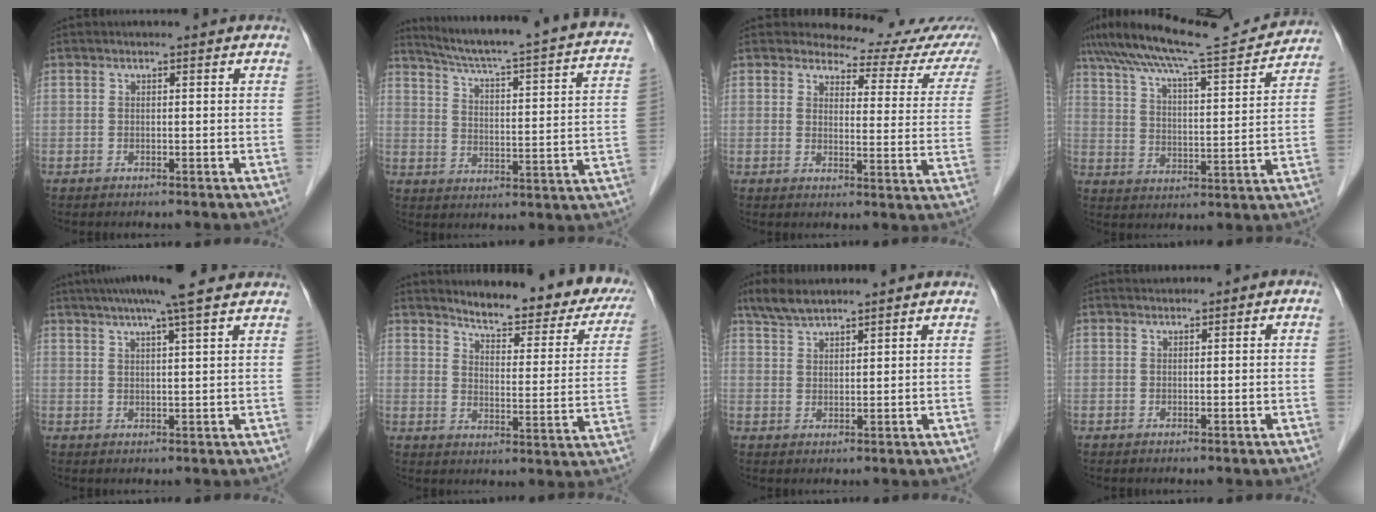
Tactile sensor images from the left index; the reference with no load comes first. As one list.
[{"total": 23.6, "force": [19.8, 1.6, 12.7], "torque": [-0.188, -0.027, 0.249]}, {"total": 12.0, "force": [11.6, 2.8, 1.5], "torque": [0.013, -0.047, 0.108]}, {"total": 20.7, "force": [18.5, 1.9, 9.1], "torque": [-0.158, 0.008, 0.263]}, {"total": 9.1, "force": [7.1, -0.5, 5.8], "torque": [-0.090, 0.025, 0.097]}, {"total": 19.7, "force": [17.1, 4.6, 8.6], "torque": [-0.092, -0.041, 0.200]}, {"total": 4.3, "force": [3.8, 0.6, 1.8], "torque": [-0.043, 0.015, 0.079]}, {"total": 0.7, "force": [0.3, 0.4, 0.5], "torque": [-0.008, 0.015, 0.007]}]